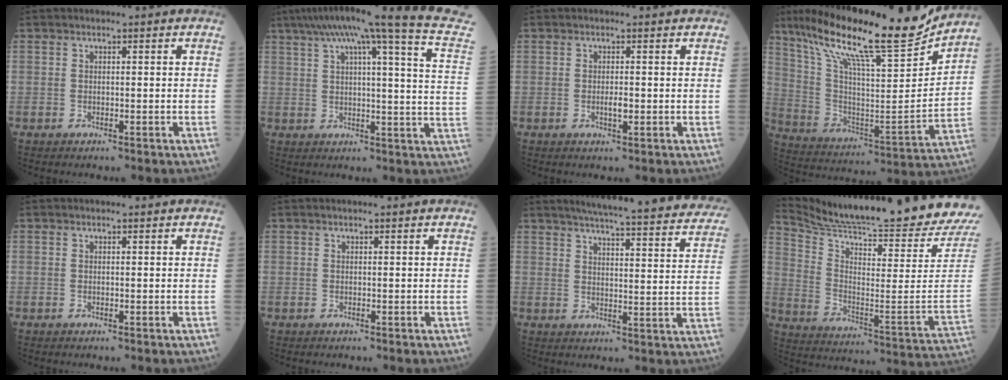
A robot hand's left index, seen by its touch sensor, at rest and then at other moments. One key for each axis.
{"total": 24.0, "fx": 19.0, "fy": -0.8, "fz": 14.6, "tx": -0.225, "ty": -0.022, "tz": 0.230}
{"total": 1.5, "fx": 0.0, "fy": 0.6, "fz": 1.3, "tx": -0.026, "ty": 0.001, "tz": 0.003}
{"total": 24.4, "fx": 20.0, "fy": 2.7, "fz": 13.8, "tx": -0.253, "ty": -0.007, "tz": 0.327}
{"total": 0.6, "fx": 0.5, "fy": 0.3, "fz": 0.0, "tx": 0.001, "ty": 0.002, "tz": 0.007}
{"total": 1.3, "fx": 1.2, "fy": 0.4, "fz": 0.4, "tx": -0.006, "ty": 0.016, "tz": 0.018}
{"total": 26.7, "fx": 24.2, "fy": 3.0, "fz": 11.0, "tx": -0.155, "ty": -0.045, "tz": 0.291}
{"total": 27.1, "fx": 25.1, "fy": -2.1, "fz": 9.8, "tx": -0.189, "ty": -0.123, "tz": 0.359}